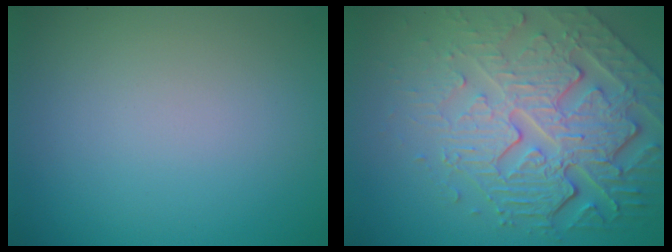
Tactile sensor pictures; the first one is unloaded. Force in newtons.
{"total": 8.2, "press": 5.8, "slide": 5.8}